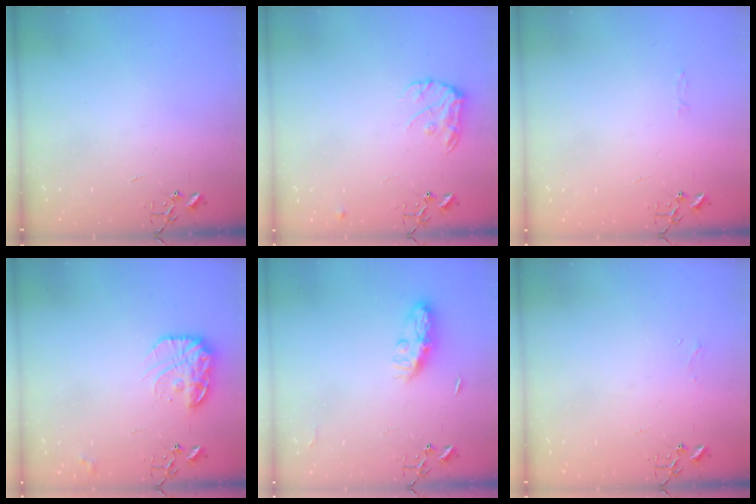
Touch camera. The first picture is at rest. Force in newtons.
{"total": 9.8, "press": 9.8, "slide": 0.5}
{"total": 2.6, "press": 2.6, "slide": 0.3}
{"total": 14.9, "press": 14.9, "slide": 0.7}
{"total": 8.4, "press": 8.4, "slide": 0.1}
{"total": 3.5, "press": 3.5, "slide": 0.6}